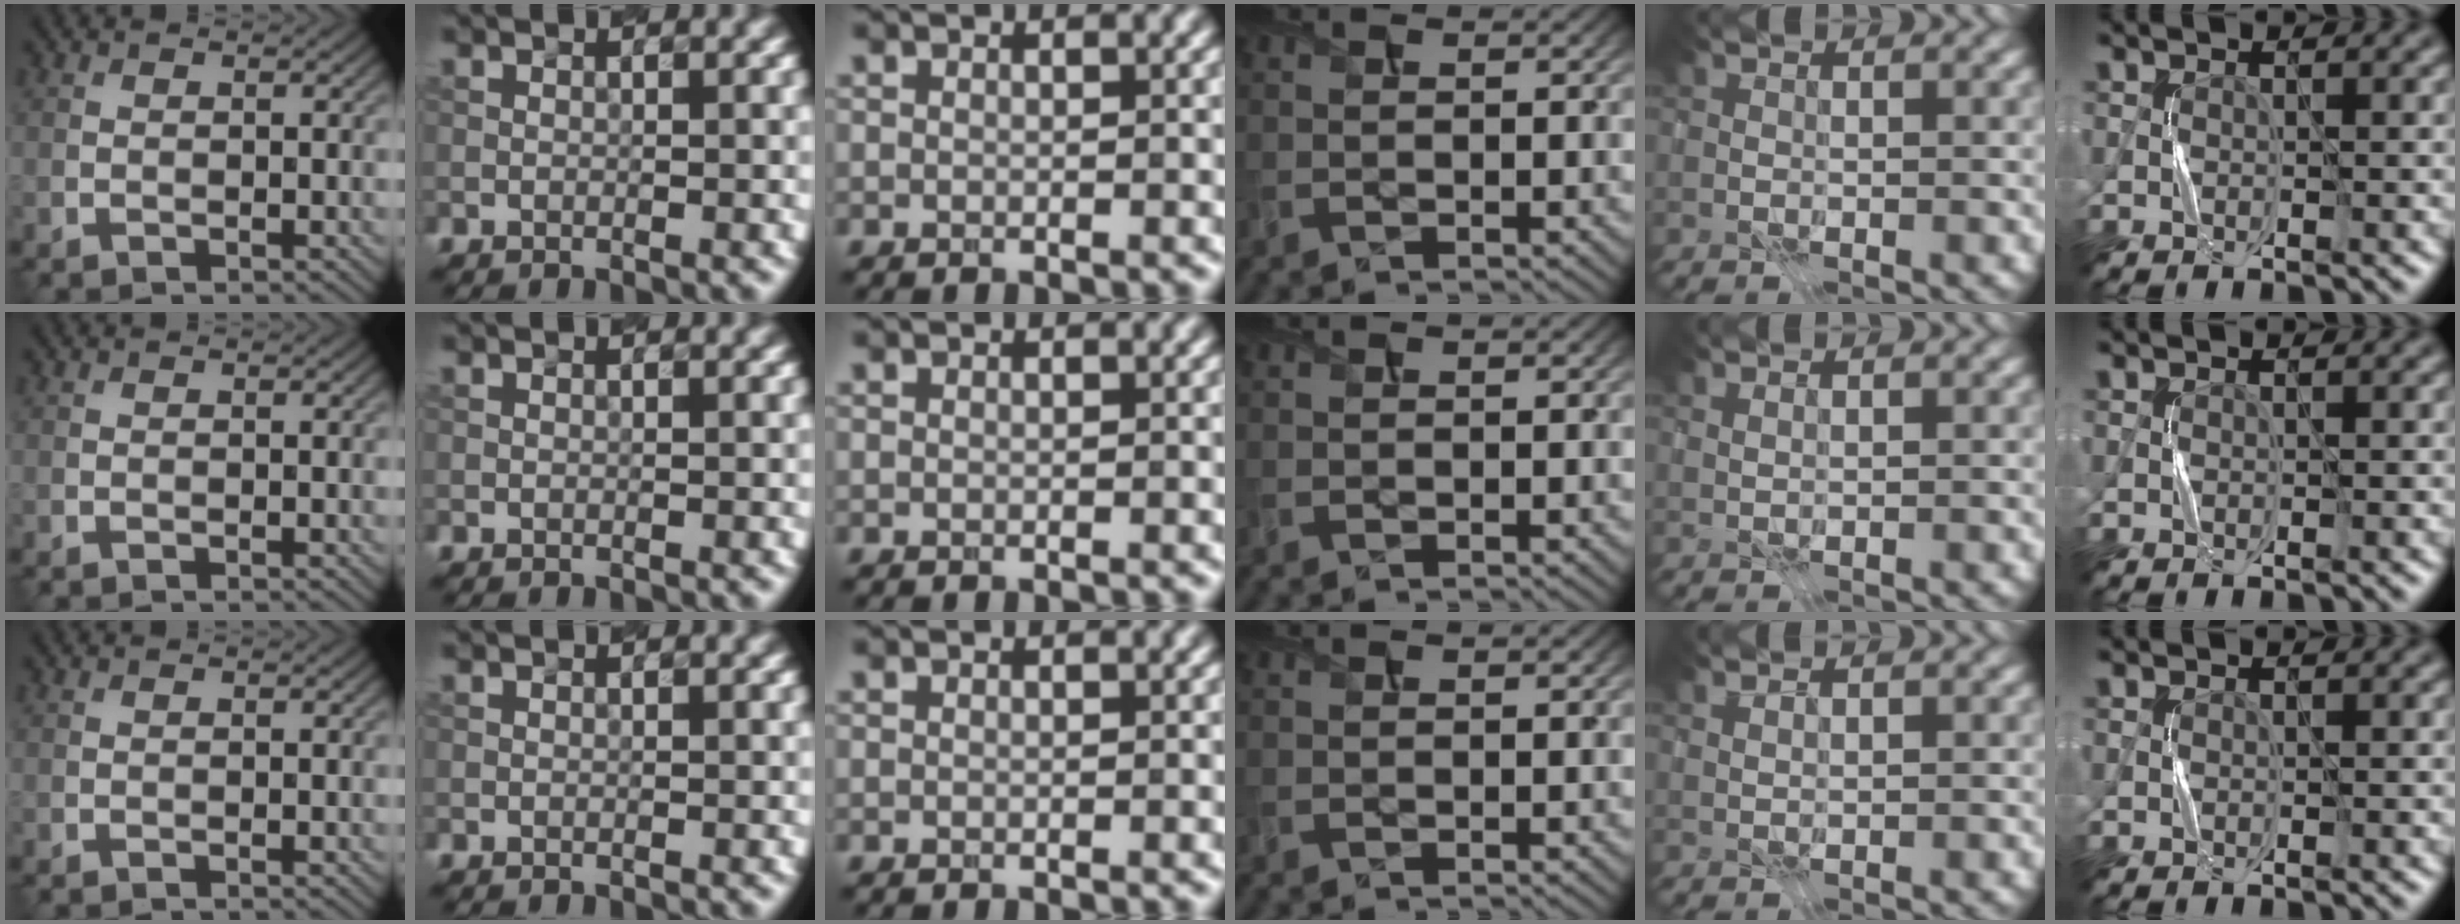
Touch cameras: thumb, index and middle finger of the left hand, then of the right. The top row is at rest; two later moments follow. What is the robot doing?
{"motion": "press", "object": "sticky note"}